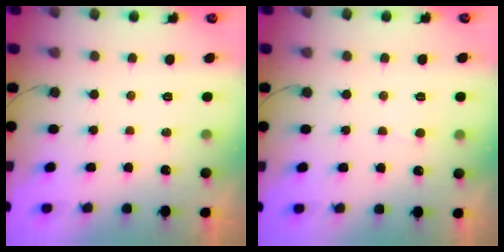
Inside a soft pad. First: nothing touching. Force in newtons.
{"total": 3.8, "press": 3.8, "slide": 0.4}